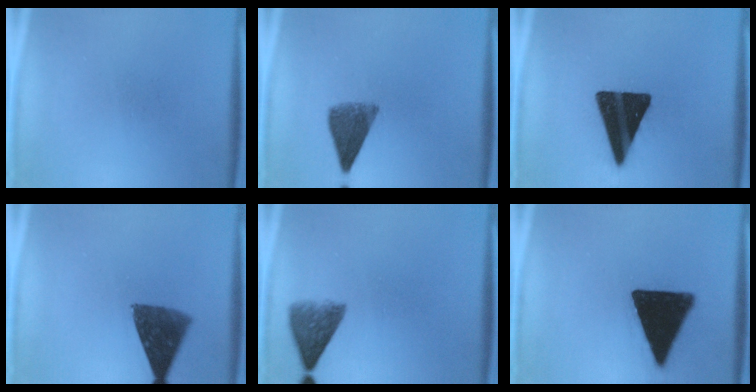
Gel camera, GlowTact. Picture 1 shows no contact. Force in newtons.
{"total": 6.4}
{"total": 17.9}
{"total": 10.0}
{"total": 5.4}
{"total": 19.1}